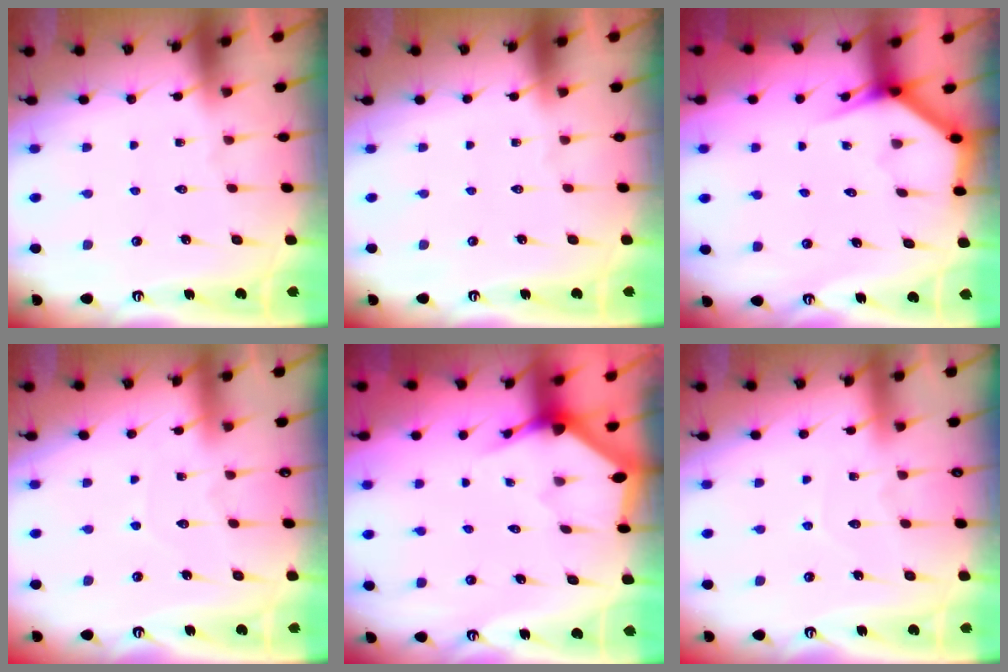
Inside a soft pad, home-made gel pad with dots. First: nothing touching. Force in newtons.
{"total": 0.0}
{"total": 3.6, "press": 3.6, "slide": 0.3}
{"total": 2.4, "press": 2.4, "slide": 0.3}
{"total": 3.1, "press": 3.1, "slide": 0.1}
{"total": 5.1, "press": 5.1, "slide": 0.5}